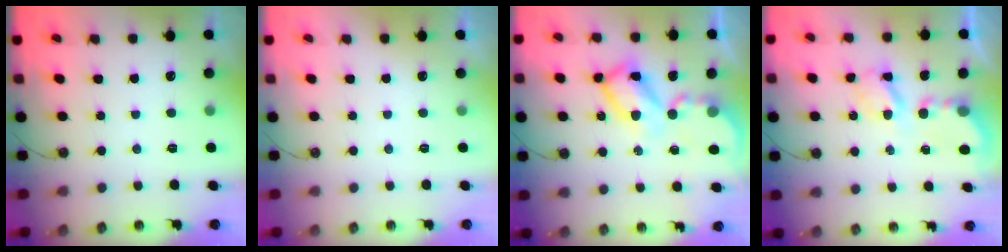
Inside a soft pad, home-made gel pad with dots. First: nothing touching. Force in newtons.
{"total": 0.0}
{"total": 13.4, "press": 13.3, "slide": 1.5}
{"total": 4.9, "press": 4.9, "slide": 0.4}